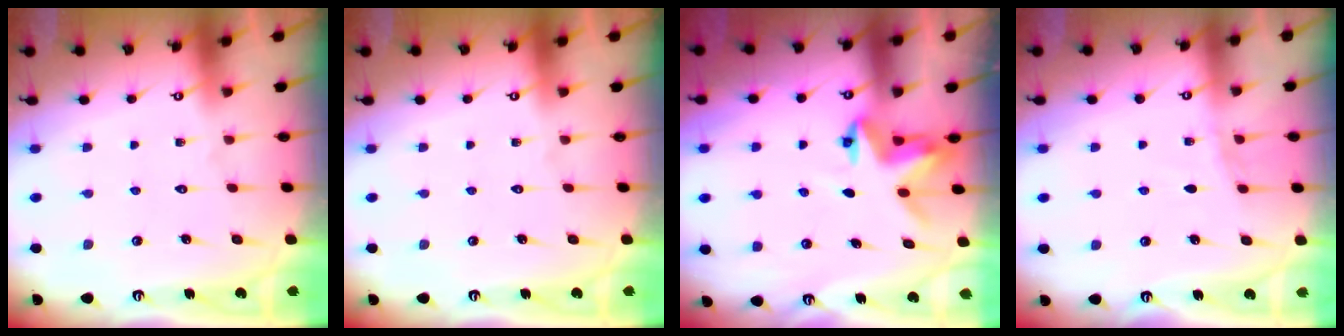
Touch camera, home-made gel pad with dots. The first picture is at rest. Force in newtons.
{"total": 0.0}
{"total": 3.8, "press": 3.8, "slide": 0.5}
{"total": 4.7, "press": 4.6, "slide": 0.6}